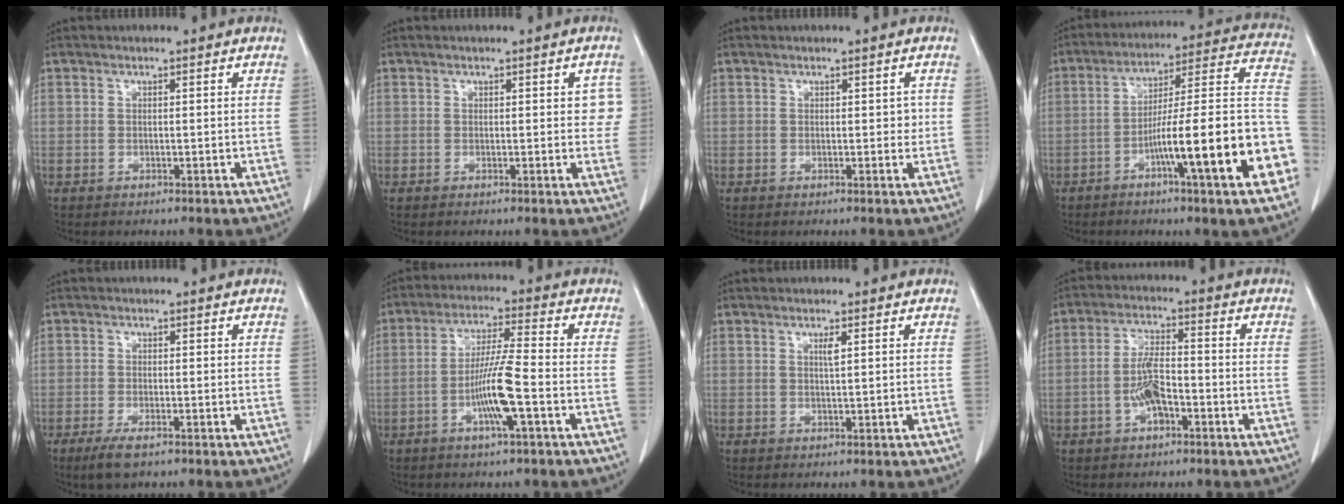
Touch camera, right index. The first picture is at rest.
{"total": 3.2, "force": [0.7, 1.6, 2.7], "torque": [-0.013, 0.006, 0.003]}
{"total": 1.4, "force": [0.2, 1.0, 1.0], "torque": [-0.005, 0.005, 0.002]}
{"total": 21.2, "force": [-7.5, 0.9, 19.8], "torque": [-0.218, 0.019, -0.108]}
{"total": 3.4, "force": [-2.2, 0.8, 2.5], "torque": [-0.055, -0.007, -0.038]}
{"total": 8.4, "force": [-2.8, -0.3, 7.9], "torque": [-0.157, -0.003, -0.051]}
{"total": 1.2, "force": [0.5, 0.0, 1.1], "torque": [-0.022, -0.001, 0.009]}
{"total": 5.8, "force": [-2.0, 2.0, 5.0], "torque": [-0.109, 0.010, -0.035]}